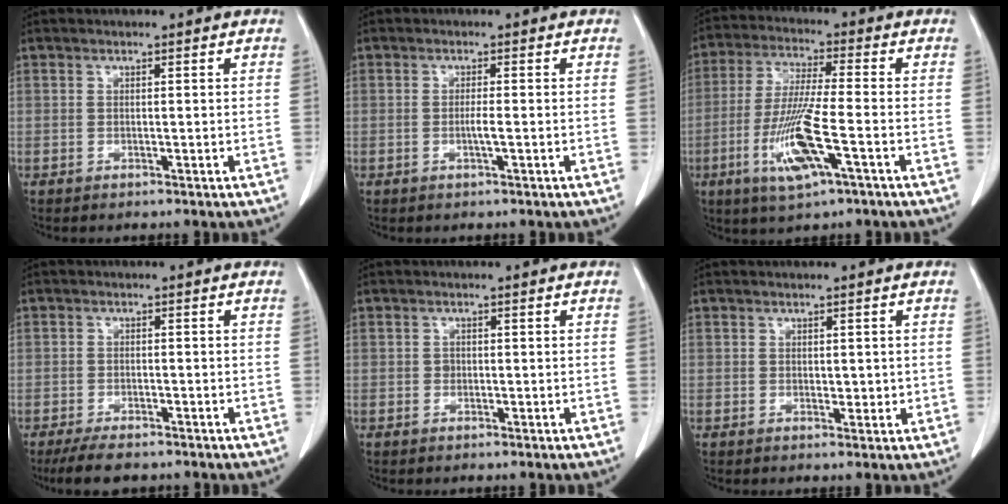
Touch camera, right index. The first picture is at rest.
{"total": 1.3, "force": [-0.3, -0.2, 1.3], "torque": [-0.023, 0.000, -0.004]}
{"total": 11.2, "force": [-4.0, 0.8, 10.4], "torque": [-0.211, -0.015, -0.076]}
{"total": 4.7, "force": [-3.8, 1.7, 2.1], "torque": [-0.037, -0.006, -0.062]}
{"total": 0.6, "force": [0.0, 0.6, 0.2], "torque": [0.004, 0.005, 0.001]}
{"total": 1.4, "force": [0.4, 0.9, 1.0], "torque": [-0.007, 0.000, 0.009]}